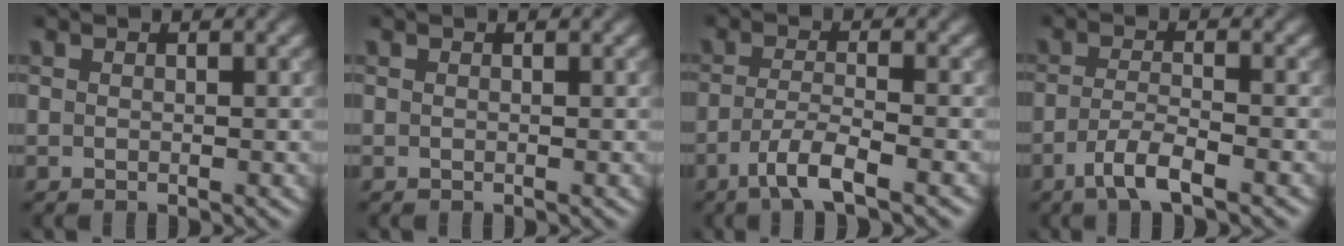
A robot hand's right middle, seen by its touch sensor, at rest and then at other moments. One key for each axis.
{"total": 0.0}
{"total": 3.9, "fx": -2.3, "fy": 0.7, "fz": 3.1, "tx": -0.059, "ty": -0.004, "tz": -0.051}
{"total": 3.3, "fx": -2.0, "fy": 0.7, "fz": 2.6, "tx": -0.052, "ty": -0.003, "tz": -0.043}